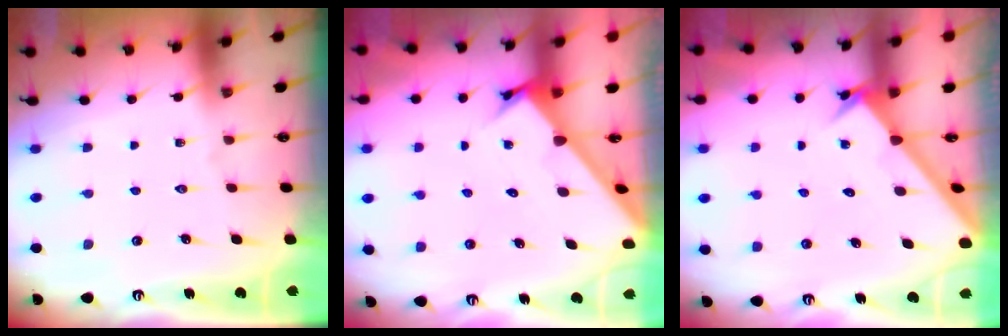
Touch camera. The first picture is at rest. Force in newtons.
{"total": 2.4, "press": 2.4, "slide": 0.2}
{"total": 2.1, "press": 2.1, "slide": 0.2}